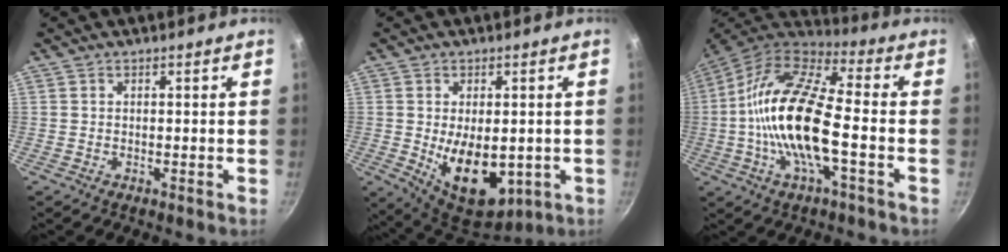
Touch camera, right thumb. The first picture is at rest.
{"total": 13.6, "force": [-1.8, 8.1, 10.8], "torque": [-0.136, -0.018, -0.003]}
{"total": 19.5, "force": [-2.6, 7.0, 18.0], "torque": [-0.347, 0.034, -0.068]}